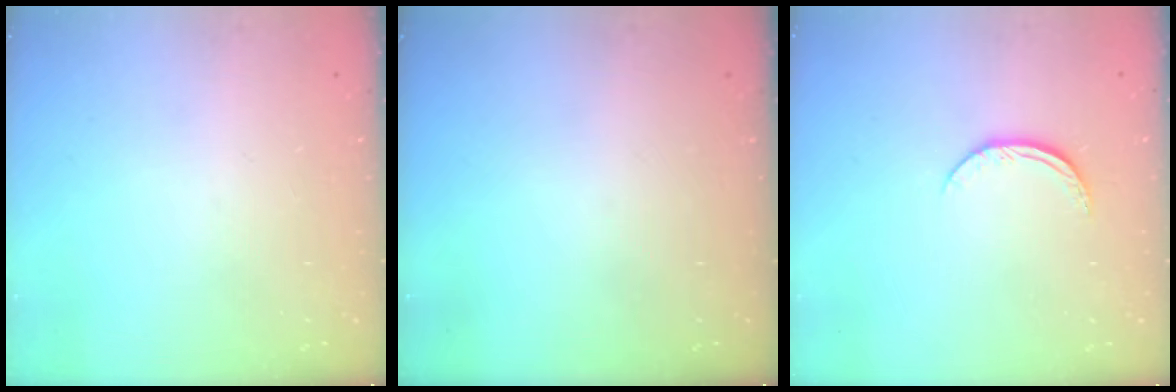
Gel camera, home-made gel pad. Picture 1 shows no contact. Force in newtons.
{"total": 0.0}
{"total": 6.2, "press": 6.1, "slide": 0.7}